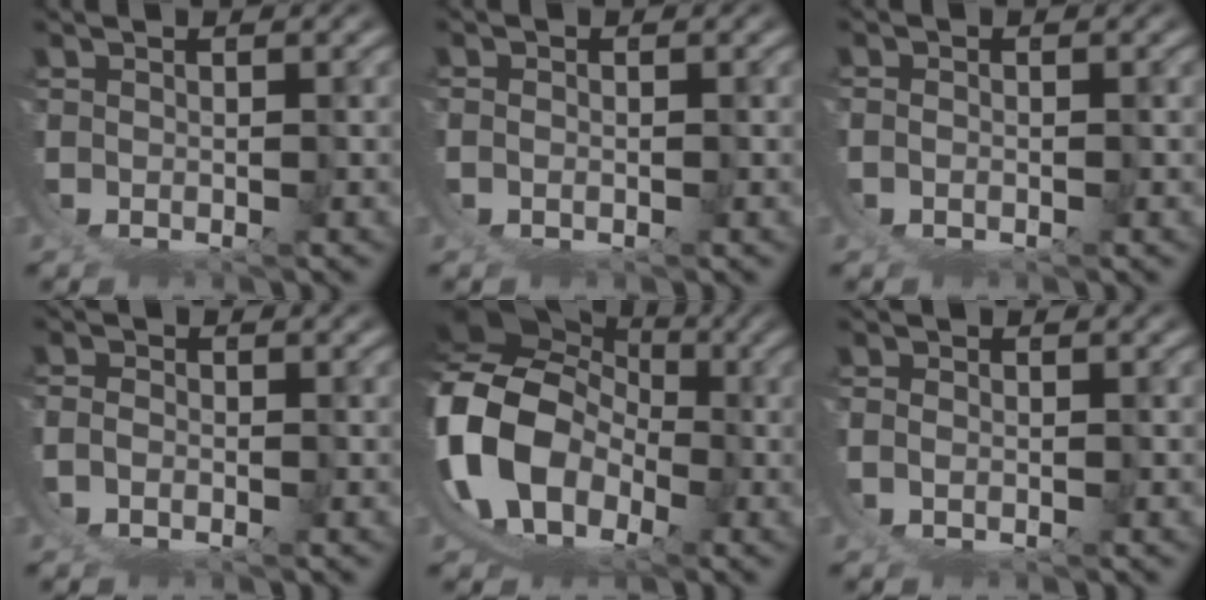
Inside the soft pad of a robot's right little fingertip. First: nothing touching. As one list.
[{"total": 1.1, "force": [-0.1, 1.0, 0.5], "torque": [-0.016, -0.001, -0.001]}, {"total": 1.5, "force": [-0.1, 1.3, 0.6], "torque": [-0.021, -0.002, -0.002]}, {"total": 3.8, "force": [0.0, 3.4, 1.7], "torque": [-0.057, -0.012, 0.000]}, {"total": 20.0, "force": [2.4, 15.8, 11.9], "torque": [-0.283, -0.042, 0.042]}, {"total": 1.6, "force": [0.3, 1.4, 0.8], "torque": [-0.024, -0.002, 0.006]}]